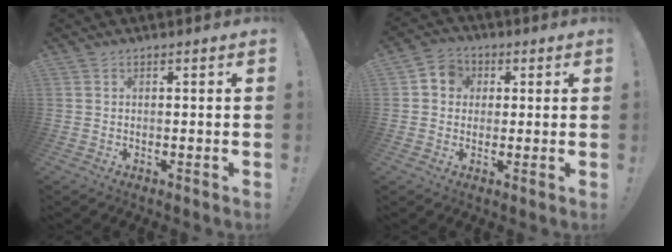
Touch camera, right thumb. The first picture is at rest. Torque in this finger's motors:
{"motor_torque": [0.66, 0.76, 0.46, -0.13, -0.02]}